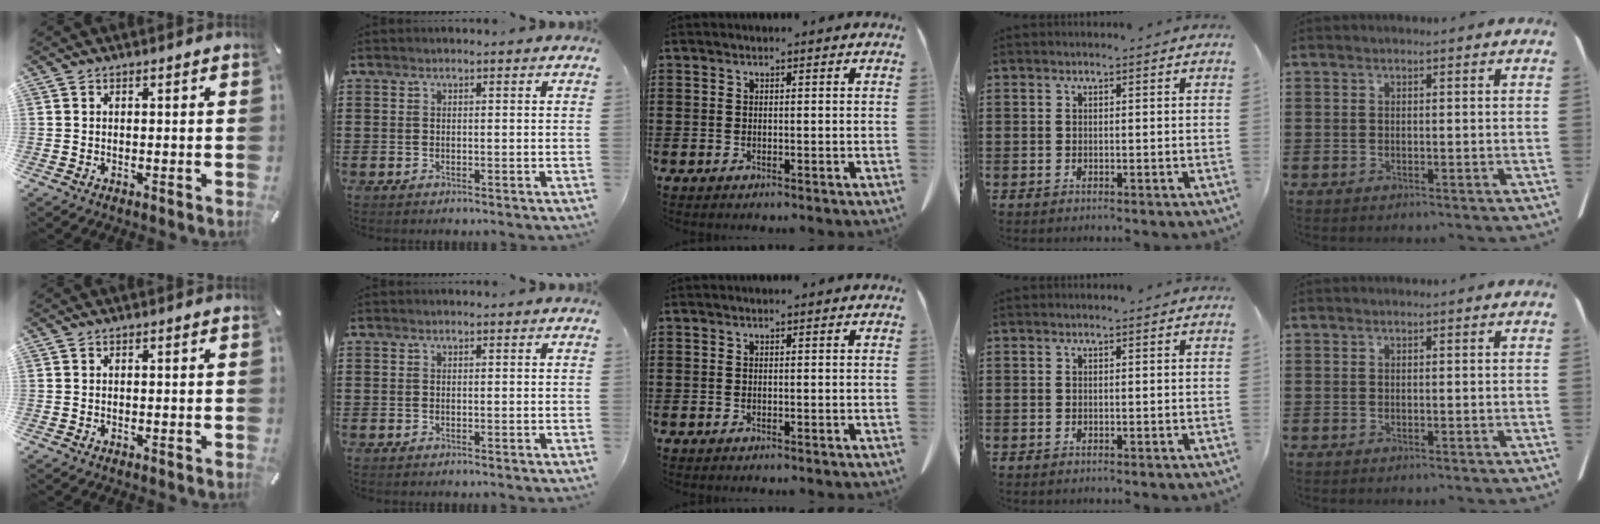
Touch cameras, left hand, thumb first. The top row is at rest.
{}